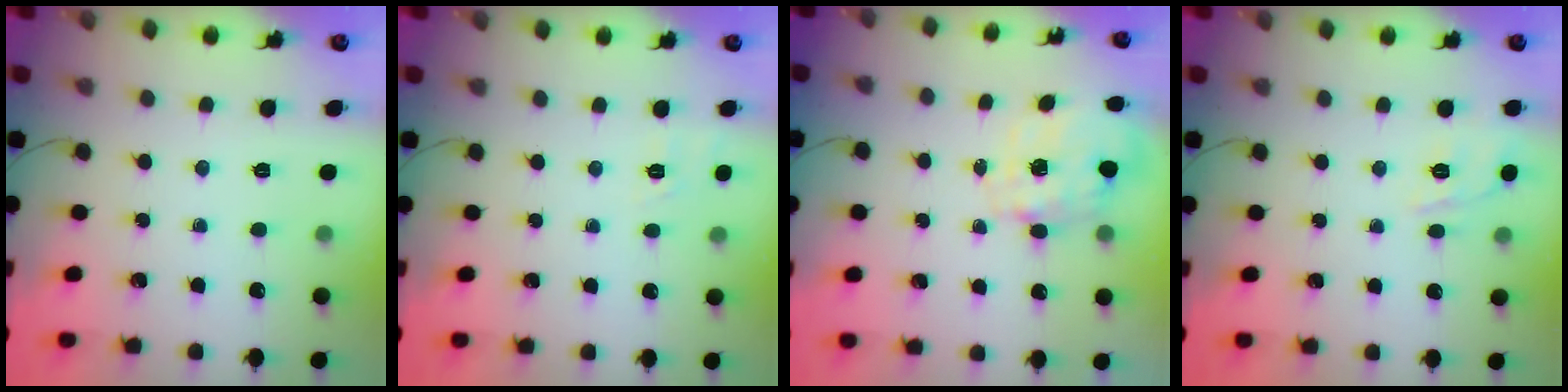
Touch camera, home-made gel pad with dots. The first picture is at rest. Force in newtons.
{"total": 1.8, "press": 0.4, "slide": 1.7}
{"total": 2.7, "press": 2.6, "slide": 0.8}
{"total": 8.4, "press": 8.3, "slide": 1.5}